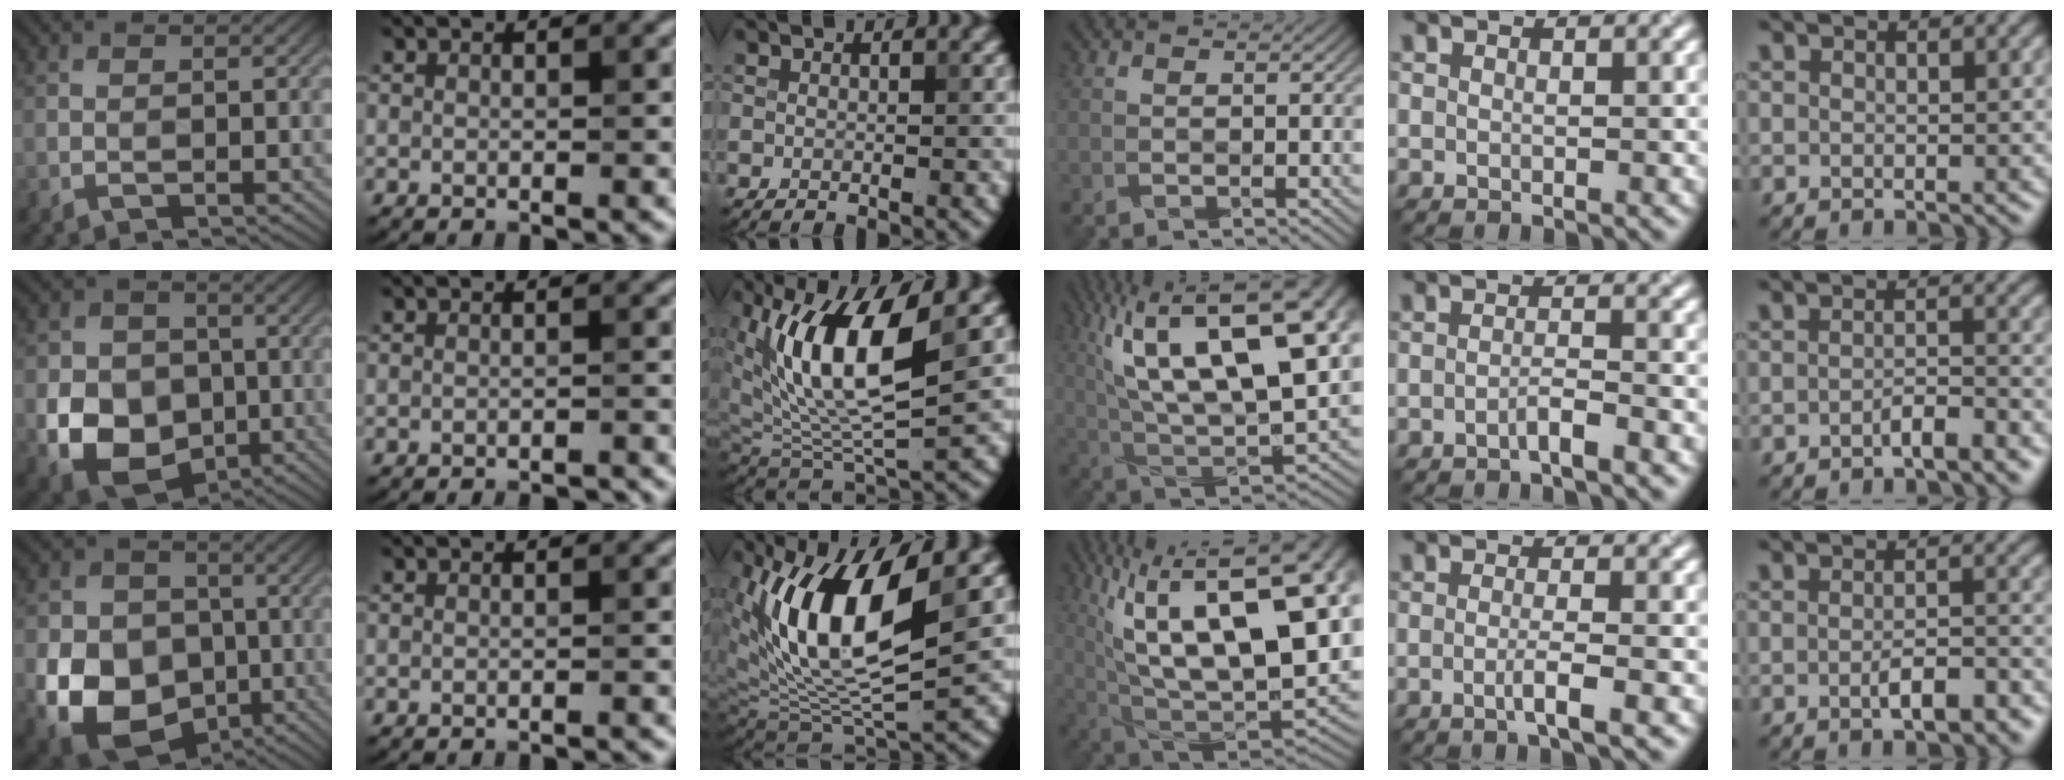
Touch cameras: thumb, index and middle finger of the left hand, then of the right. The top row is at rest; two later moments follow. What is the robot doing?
{"motion": "wrap", "object": "bandage"}